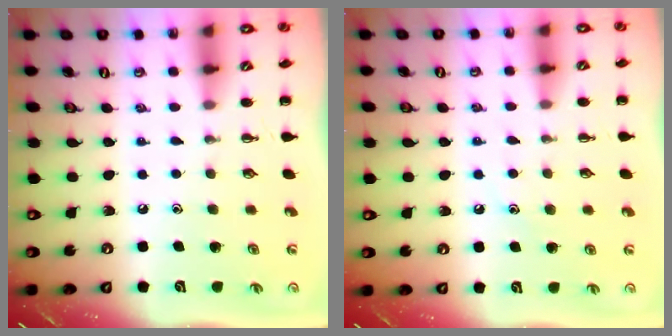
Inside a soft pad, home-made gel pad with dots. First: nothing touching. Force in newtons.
{"total": 6.6, "press": 6.5, "slide": 1.4}